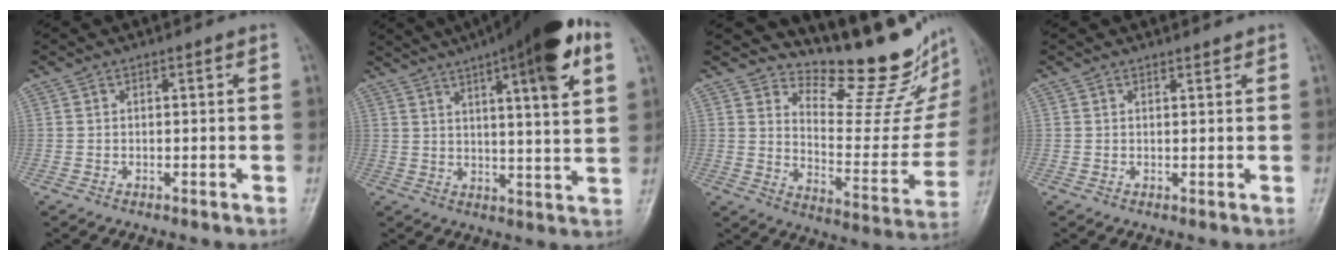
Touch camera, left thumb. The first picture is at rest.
{"total": 20.0, "force": [10.0, 3.8, 16.9], "torque": [-0.231, -0.011, 0.139]}
{"total": 18.5, "force": [15.4, 5.4, 8.8], "torque": [-0.072, -0.140, 0.215]}
{"total": 1.0, "force": [0.9, 0.3, 0.2], "torque": [-0.003, -0.008, 0.013]}